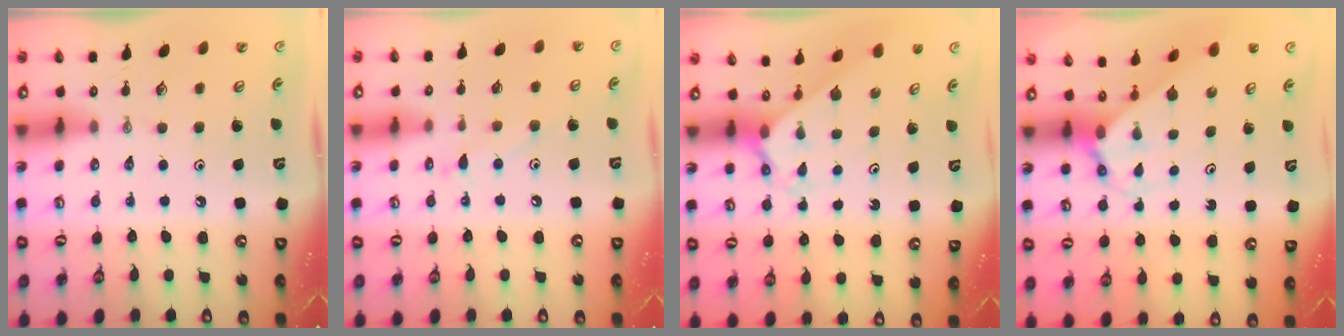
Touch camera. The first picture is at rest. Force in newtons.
{"total": 6.9, "press": 6.9, "slide": 0.4}
{"total": 2.1, "press": 2.1, "slide": 0.2}
{"total": 2.3, "press": 2.3, "slide": 0.2}